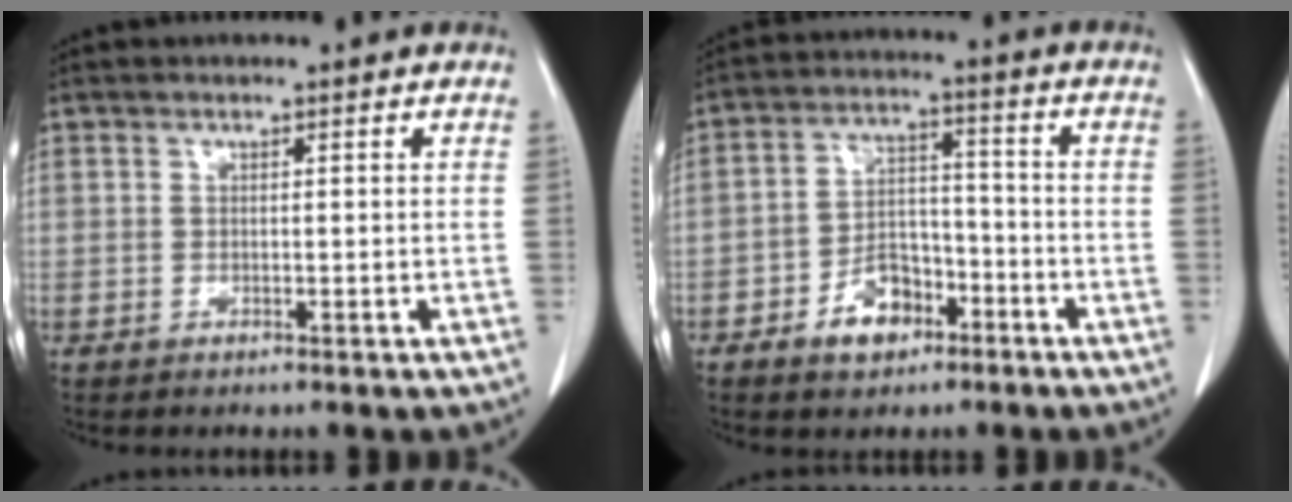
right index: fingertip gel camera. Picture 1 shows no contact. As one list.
[{"total": 7.4, "force": [-4.0, 4.7, 4.1], "torque": [-0.074, 0.020, -0.062]}]